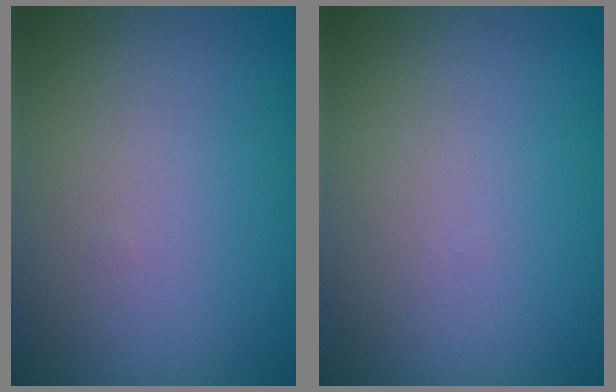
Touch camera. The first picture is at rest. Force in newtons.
{"total": 0.0}